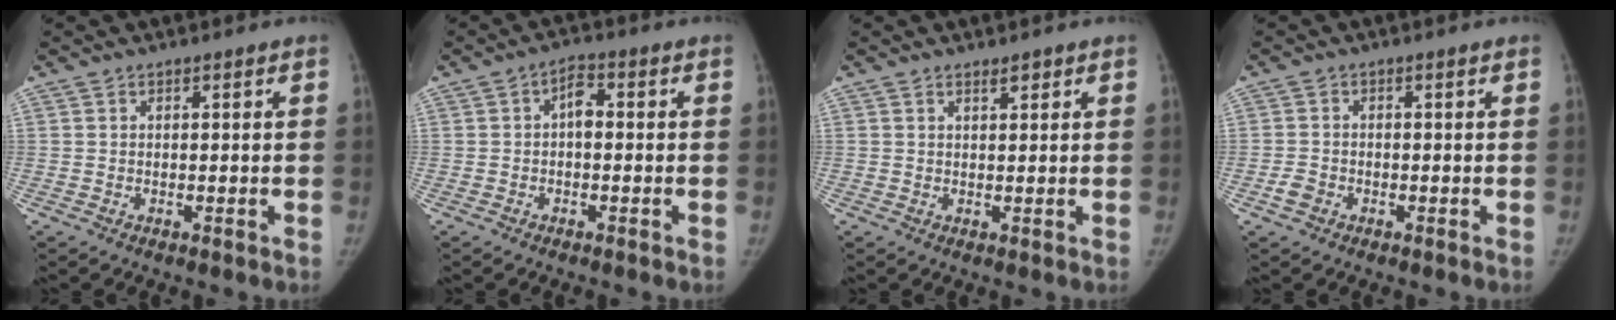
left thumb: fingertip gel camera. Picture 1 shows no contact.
{"total": 3.3, "force": [-0.1, 1.9, 2.7], "torque": [-0.033, 0.011, -0.012]}
{"total": 1.5, "force": [1.1, 0.4, 0.9], "torque": [-0.010, -0.008, 0.019]}
{"total": 2.0, "force": [-0.9, 1.6, 0.8], "torque": [-0.013, 0.004, -0.020]}